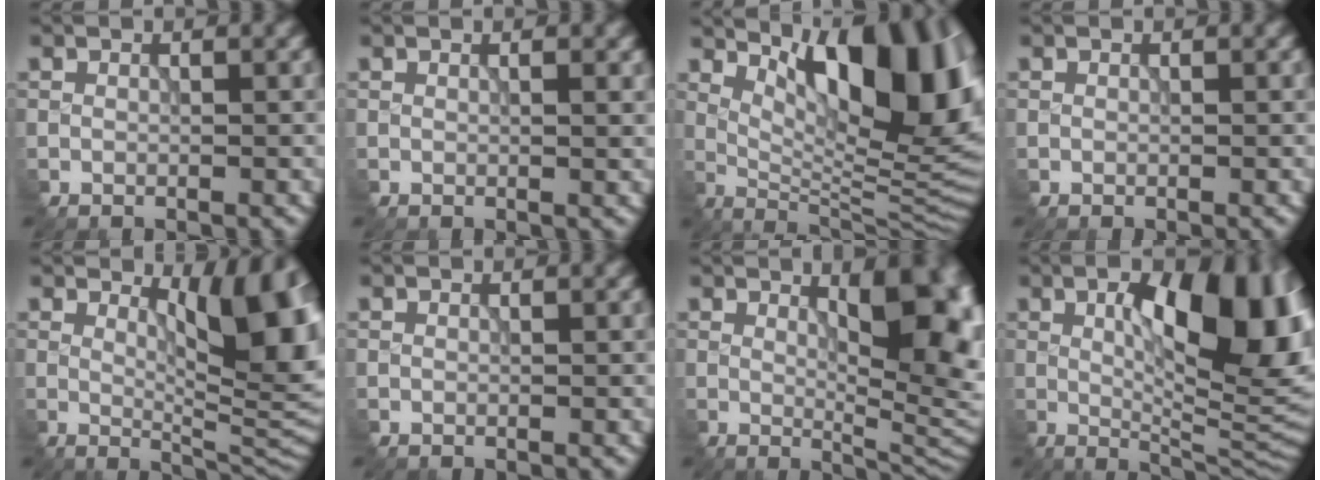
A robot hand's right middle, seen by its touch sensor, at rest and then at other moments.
{"total": 0.9, "force": [0.3, 0.3, 0.8], "torque": [-0.010, 0.003, 0.005]}
{"total": 13.8, "force": [5.0, 5.3, 11.7], "torque": [-0.144, -0.003, 0.083]}
{"total": 0.0}
{"total": 9.3, "force": [3.0, 3.2, 8.2], "torque": [-0.108, -0.007, 0.054]}
{"total": 0.0}
{"total": 11.4, "force": [2.8, 5.0, 9.8], "torque": [-0.086, 0.002, 0.041]}
{"total": 13.1, "force": [2.1, 5.3, 11.8], "torque": [-0.156, -0.002, 0.035]}